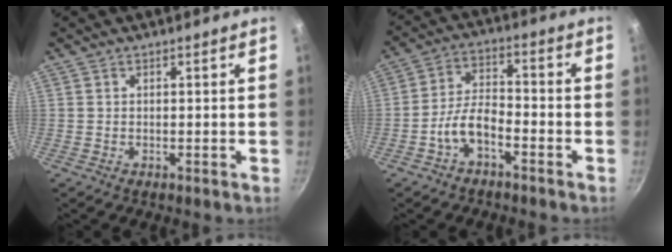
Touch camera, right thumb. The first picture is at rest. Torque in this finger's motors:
{"motor_torque": [-0.16, 0.30, 0.73, -0.95, 0.24]}